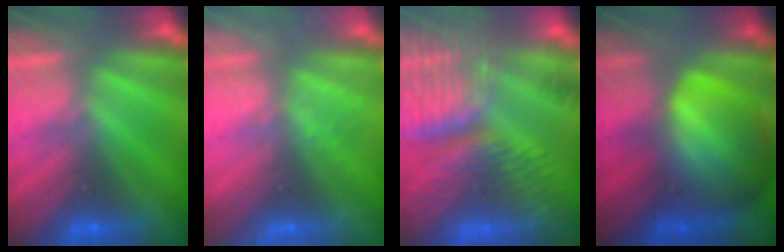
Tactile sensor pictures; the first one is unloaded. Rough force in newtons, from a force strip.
{"total": 2.4}
{"total": 9.8}
{"total": 7.5}